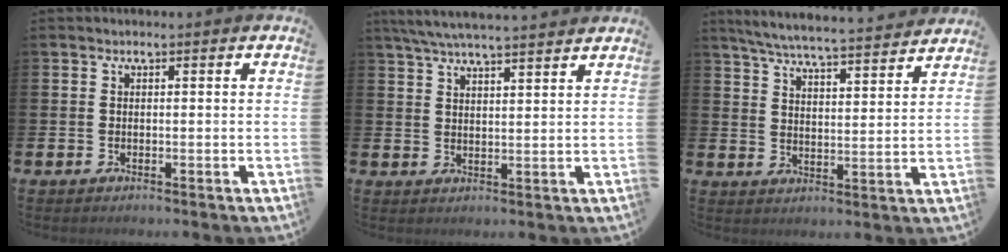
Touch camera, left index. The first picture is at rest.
{"total": 5.5, "force": [5.2, 0.0, 1.7], "torque": [-0.052, -0.015, 0.095]}
{"total": 6.2, "force": [6.0, 0.2, 1.8], "torque": [-0.050, -0.044, 0.102]}